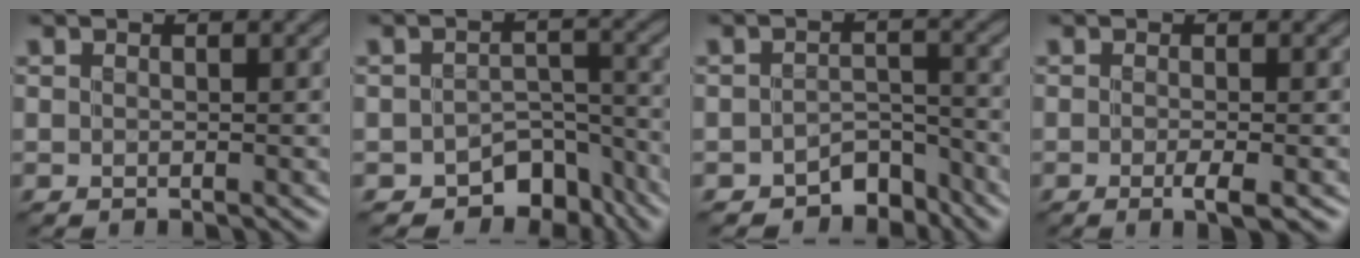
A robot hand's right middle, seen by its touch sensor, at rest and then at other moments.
{"total": 5.1, "force": [-3.6, 2.9, 2.0], "torque": [-0.013, -0.010, -0.052]}
{"total": 3.6, "force": [-2.9, 1.7, 1.1], "torque": [-0.005, 0.000, -0.048]}
{"total": 1.8, "force": [-0.7, 0.3, 1.7], "torque": [-0.026, -0.006, -0.016]}